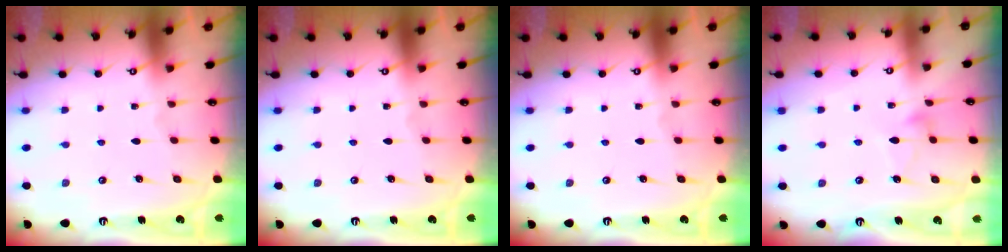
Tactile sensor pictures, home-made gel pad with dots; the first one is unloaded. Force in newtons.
{"total": 0.0}
{"total": 0.0}
{"total": 6.1, "press": 6.1, "slide": 0.4}